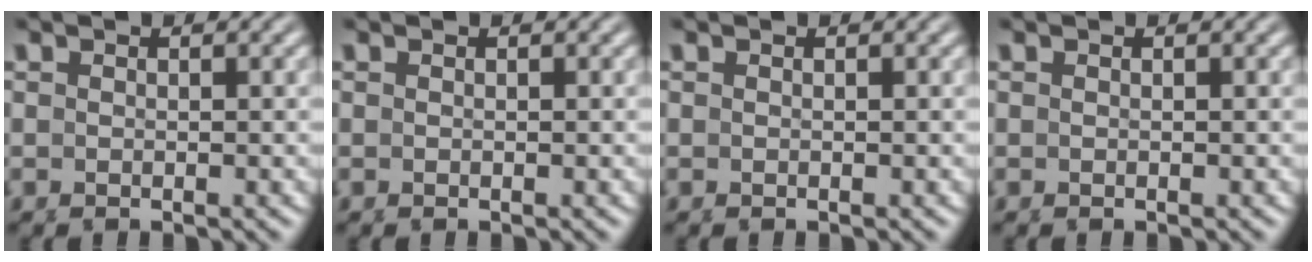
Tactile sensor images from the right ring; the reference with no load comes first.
{"total": 0.0}
{"total": 1.4, "force": [-0.4, -1.3, -0.4], "torque": [0.018, -0.011, 0.004]}
{"total": 0.0}